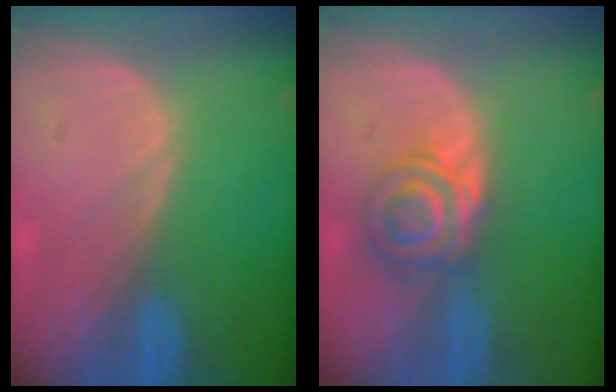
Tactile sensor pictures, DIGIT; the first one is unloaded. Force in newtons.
{"total": 6.0, "press": 5.5, "slide": 2.3}